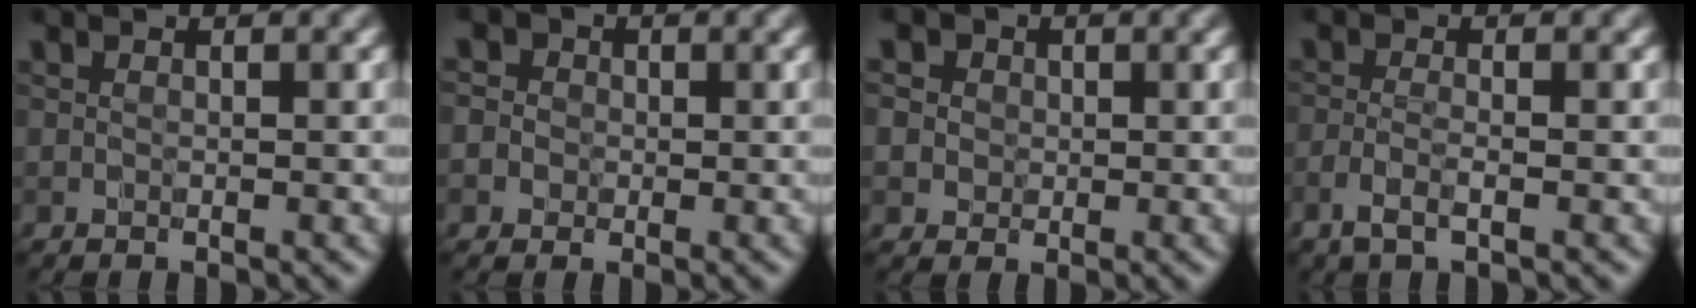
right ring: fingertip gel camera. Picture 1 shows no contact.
{"total": 3.9, "force": [0.7, 3.7, 1.1], "torque": [0.010, 0.031, -0.017]}
{"total": 4.0, "force": [1.6, 3.4, 1.4], "torque": [-0.008, 0.017, 0.010]}
{"total": 1.7, "force": [-1.0, 0.3, 1.3], "torque": [-0.024, -0.002, -0.027]}